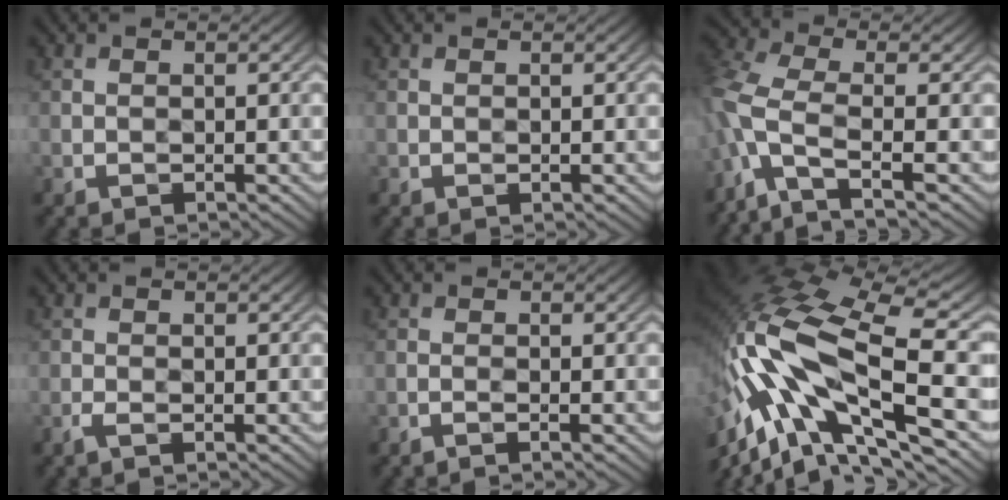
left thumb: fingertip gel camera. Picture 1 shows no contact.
{"total": 0.0}
{"total": 8.0, "force": [-3.5, 2.7, 6.7], "torque": [-0.164, 0.002, -0.089]}
{"total": 0.9, "force": [-0.6, 0.1, 0.6], "torque": [-0.016, 0.002, -0.013]}
{"total": 0.9, "force": [-0.5, 0.0, 0.7], "torque": [-0.013, 0.005, -0.015]}
{"total": 18.3, "force": [-3.8, 8.2, 15.9], "torque": [-0.347, 0.001, -0.073]}